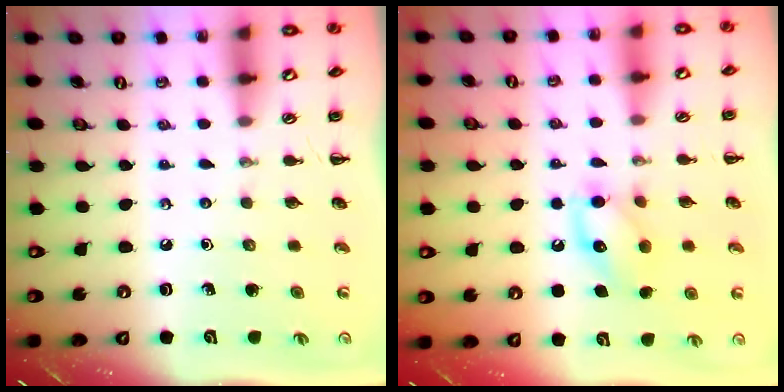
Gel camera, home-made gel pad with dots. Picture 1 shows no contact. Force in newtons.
{"total": 12.0, "press": 11.9, "slide": 1.2}